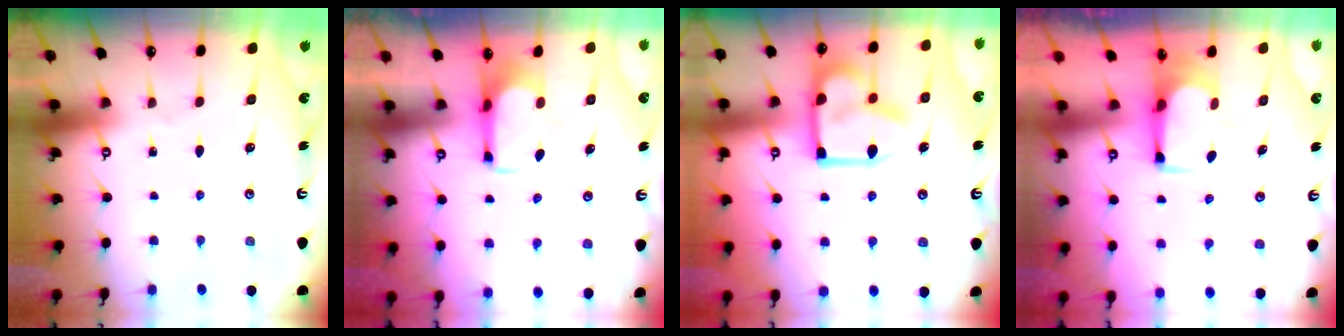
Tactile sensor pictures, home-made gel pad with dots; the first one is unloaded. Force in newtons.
{"total": 1.6, "press": 1.5, "slide": 0.5}
{"total": 12.6, "press": 12.5, "slide": 2.1}
{"total": 1.8, "press": 1.7, "slide": 0.4}